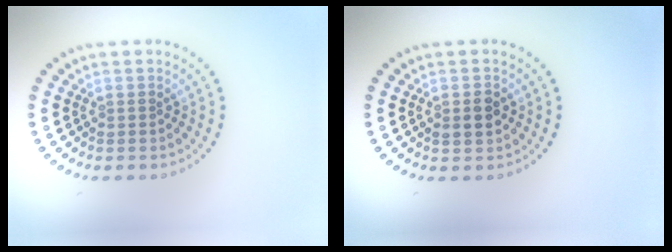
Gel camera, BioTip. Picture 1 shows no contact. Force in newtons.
{"total": 1.8, "press": 1.8, "slide": 0.1}